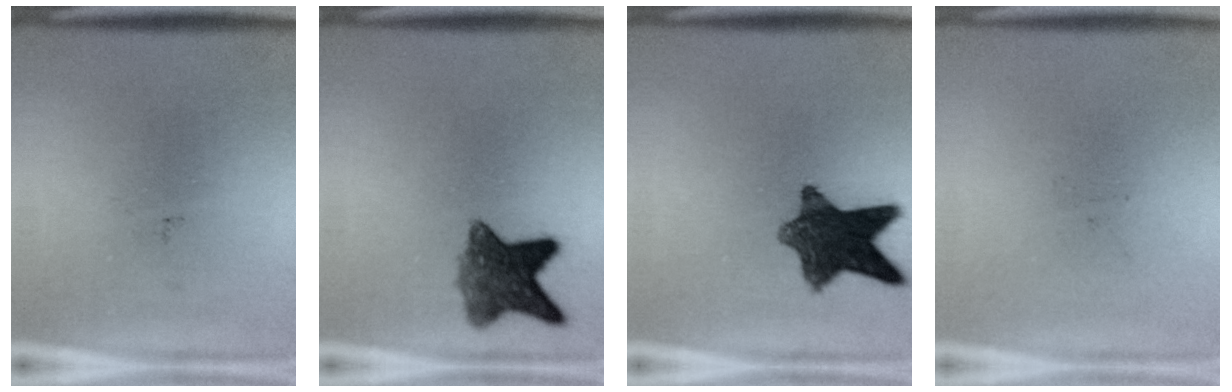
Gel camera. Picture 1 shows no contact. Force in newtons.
{"total": 7.4}
{"total": 10.1}
{"total": 0.0}